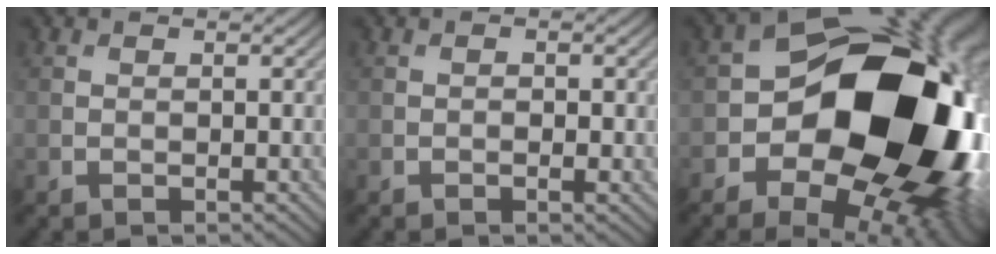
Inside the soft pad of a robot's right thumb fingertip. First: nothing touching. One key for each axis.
{"total": 1.1, "fx": -0.2, "fy": 0.4, "fz": 1.0, "tx": -0.013, "ty": -0.002, "tz": -0.002}
{"total": 22.9, "fx": -3.7, "fy": 15.6, "fz": 16.4, "tx": -0.261, "ty": -0.045, "tz": -0.030}